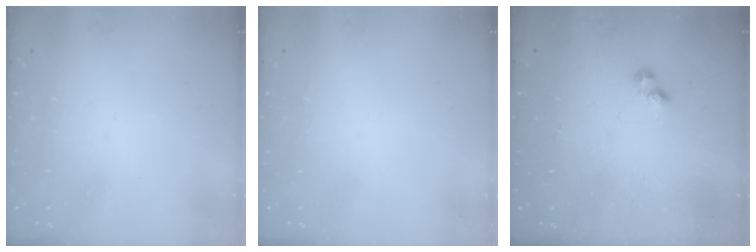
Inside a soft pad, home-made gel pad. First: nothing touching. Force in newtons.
{"total": 0.0}
{"total": 2.3, "press": 2.2, "slide": 0.3}